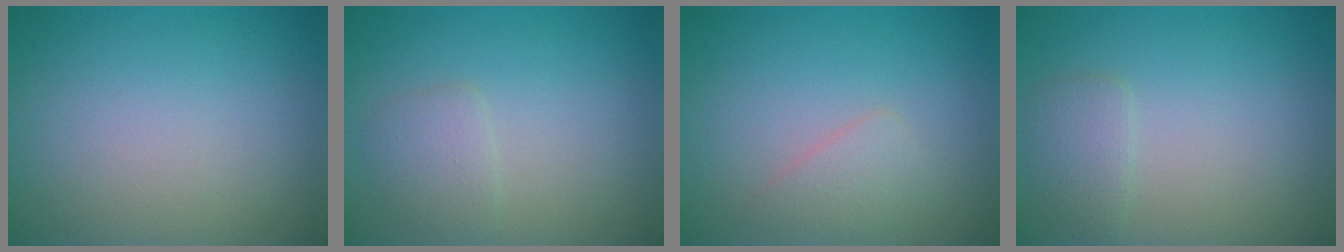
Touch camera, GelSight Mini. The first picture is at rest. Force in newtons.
{"total": 1.7, "press": 1.7, "slide": 0.0}
{"total": 1.7, "press": 1.7, "slide": 0.1}
{"total": 1.6, "press": 1.6, "slide": 0.2}